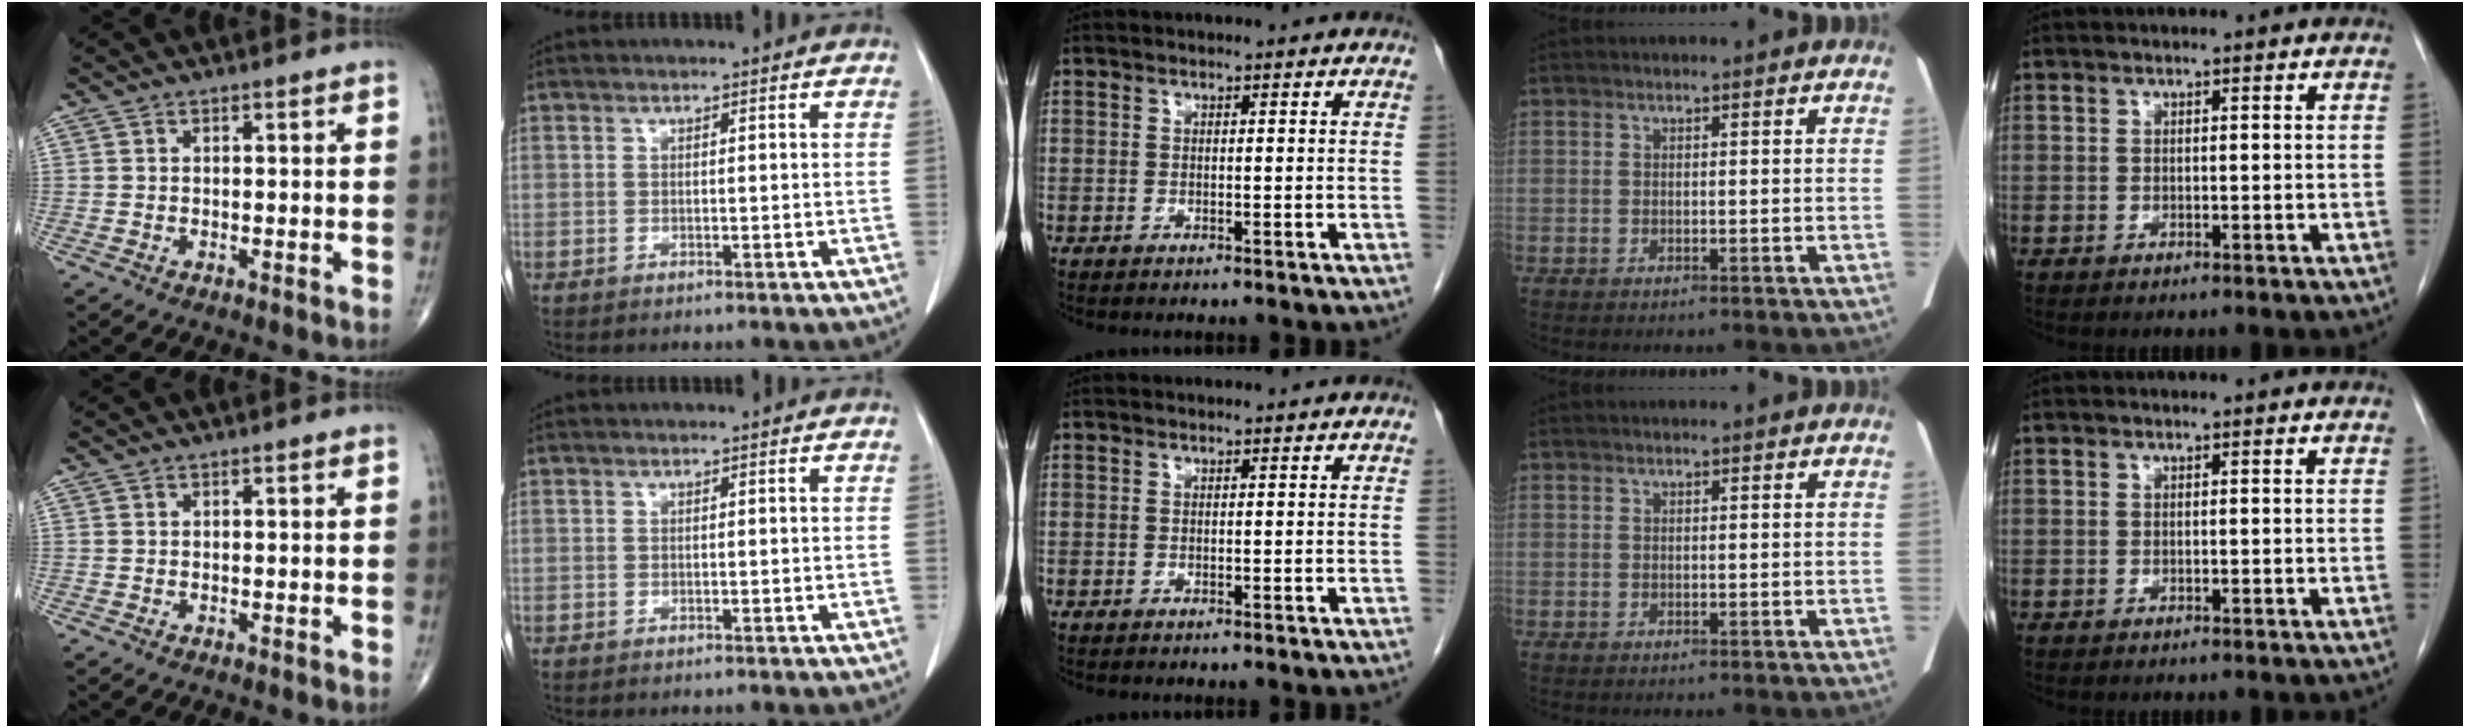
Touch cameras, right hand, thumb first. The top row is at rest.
{}